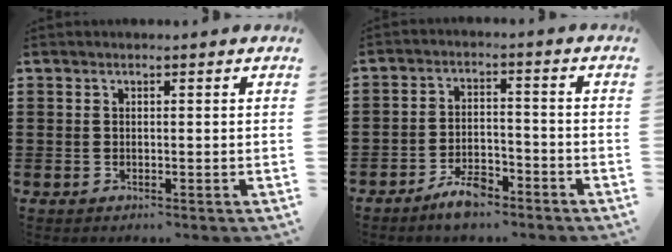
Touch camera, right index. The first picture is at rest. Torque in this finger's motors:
{"motor_torque": [2.14, 0.00, 0.31, 0.07]}